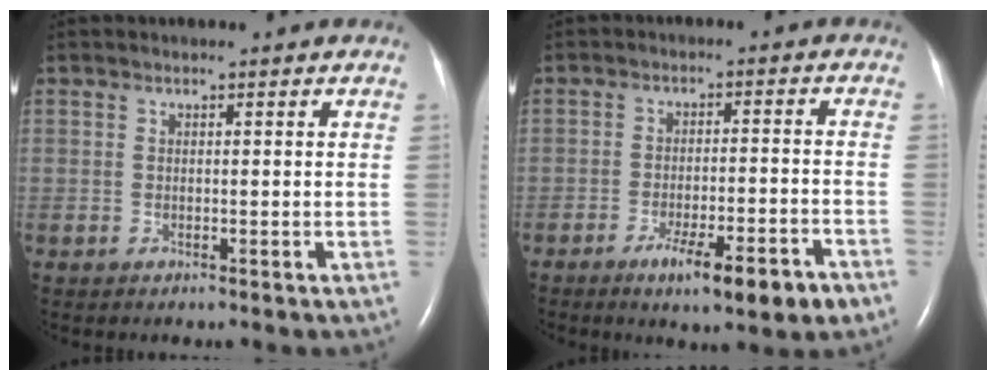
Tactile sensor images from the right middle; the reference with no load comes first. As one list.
[{"total": 8.8, "force": [-5.3, 1.1, 6.9], "torque": [-0.108, -0.012, -0.075]}]